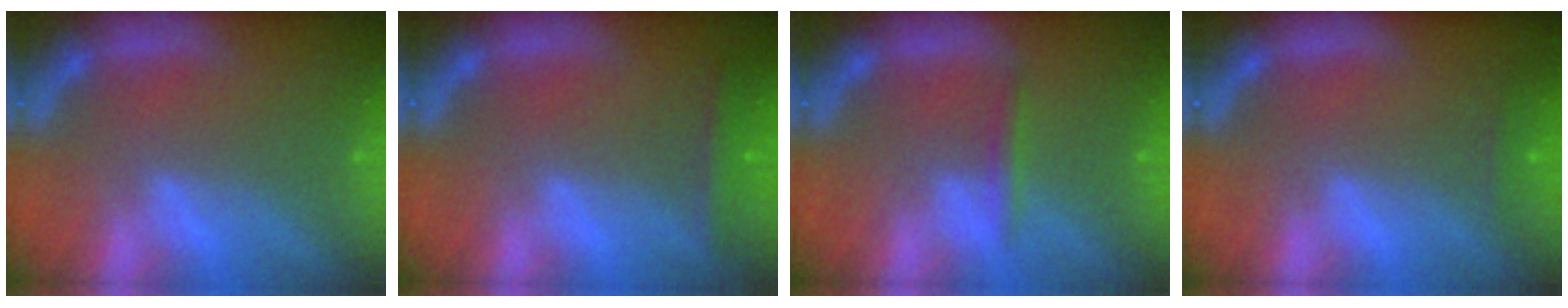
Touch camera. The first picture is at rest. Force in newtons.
{"total": 1.9}
{"total": 1.4}
{"total": 0.9}